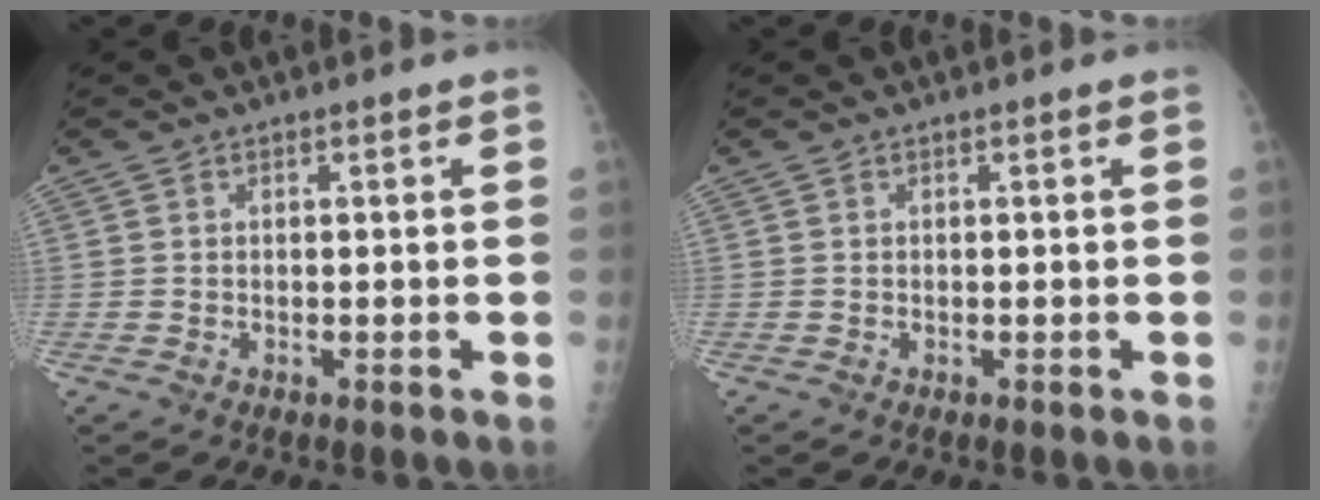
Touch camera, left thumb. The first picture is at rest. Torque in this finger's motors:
{"motor_torque": [0.05, -0.04, -0.09, -0.14, 0.00]}